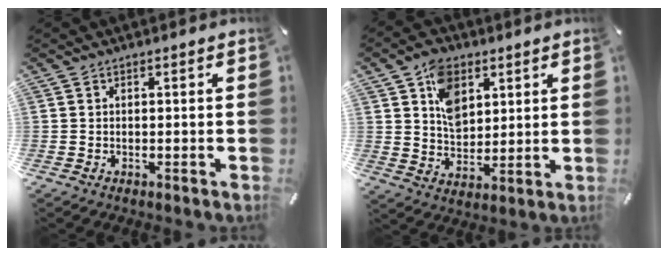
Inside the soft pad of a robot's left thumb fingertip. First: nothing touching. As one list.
[{"total": 9.9, "force": [4.4, 7.3, 5.1], "torque": [-0.080, -0.004, 0.079]}]